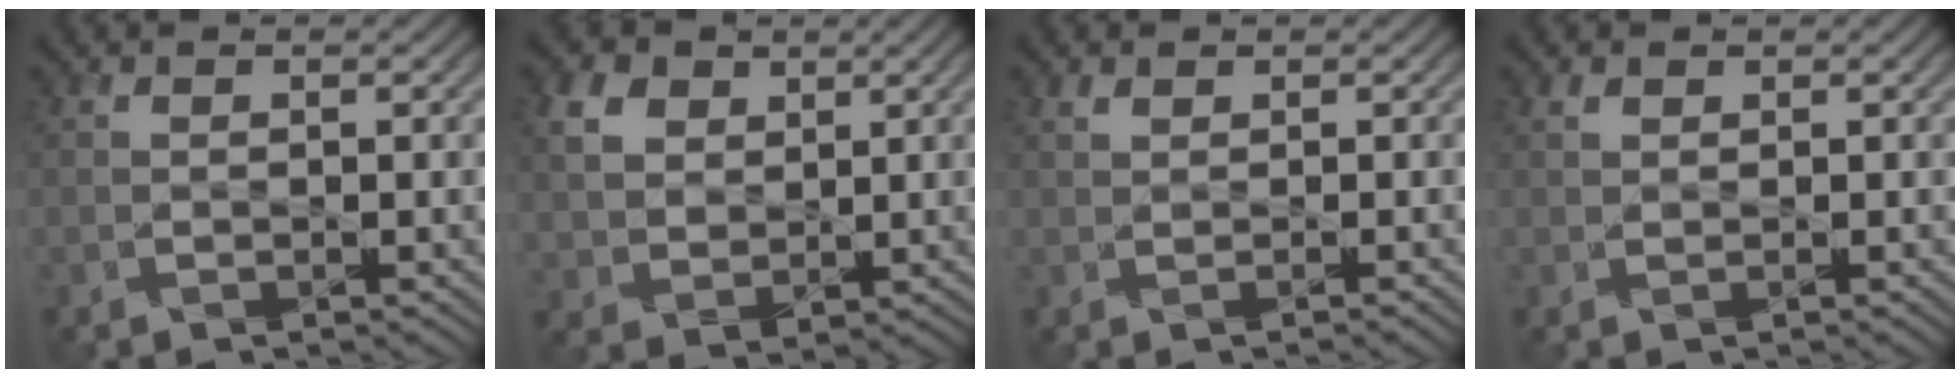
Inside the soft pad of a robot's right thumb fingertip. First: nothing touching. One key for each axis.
{"total": 6.2, "fx": 2.6, "fy": 4.7, "fz": 3.1, "tx": -0.097, "ty": 0.003, "tz": 0.047}
{"total": 0.9, "fx": 0.5, "fy": 0.3, "fz": 0.6, "tx": -0.017, "ty": 0.001, "tz": 0.010}
{"total": 0.8, "fx": 0.6, "fy": 0.5, "fz": 0.4, "tx": -0.014, "ty": -0.001, "tz": 0.012}